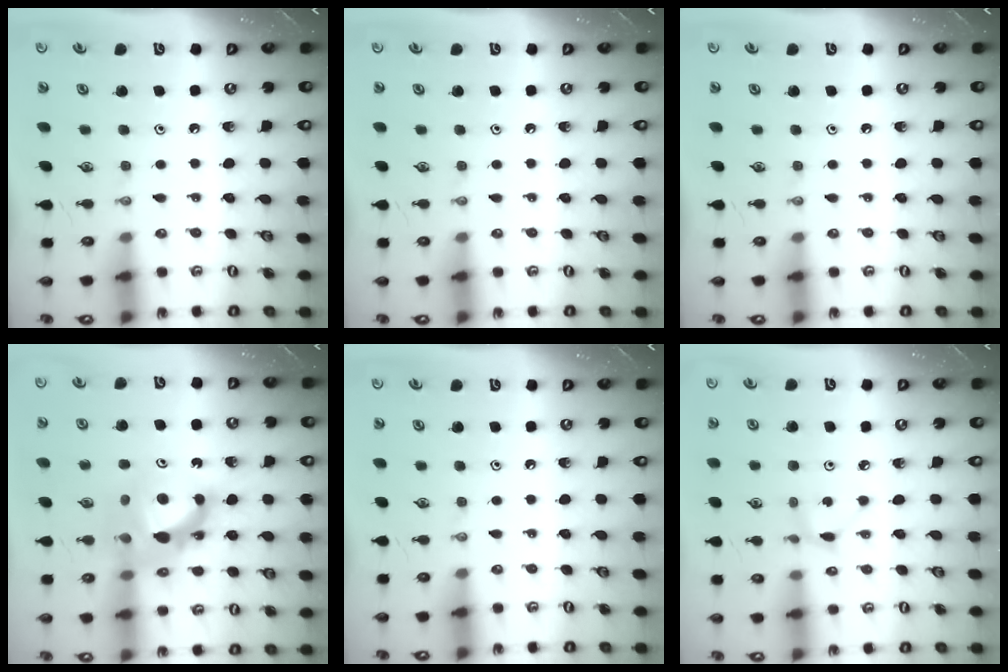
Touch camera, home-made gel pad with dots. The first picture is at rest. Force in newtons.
{"total": 0.0}
{"total": 0.0}
{"total": 12.0, "press": 11.9, "slide": 1.0}
{"total": 0.0}
{"total": 2.5, "press": 2.5, "slide": 0.4}